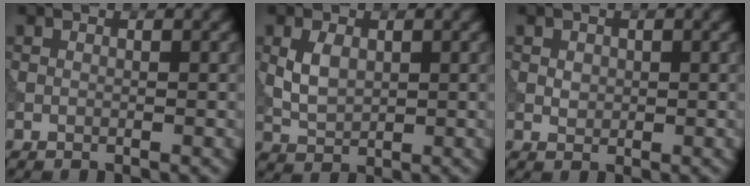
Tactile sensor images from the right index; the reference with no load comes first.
{"total": 2.9, "force": [0.5, 1.9, 2.1], "torque": [-0.048, 0.000, 0.014]}
{"total": 1.1, "force": [0.2, 0.9, 0.5], "torque": [-0.009, -0.001, 0.005]}